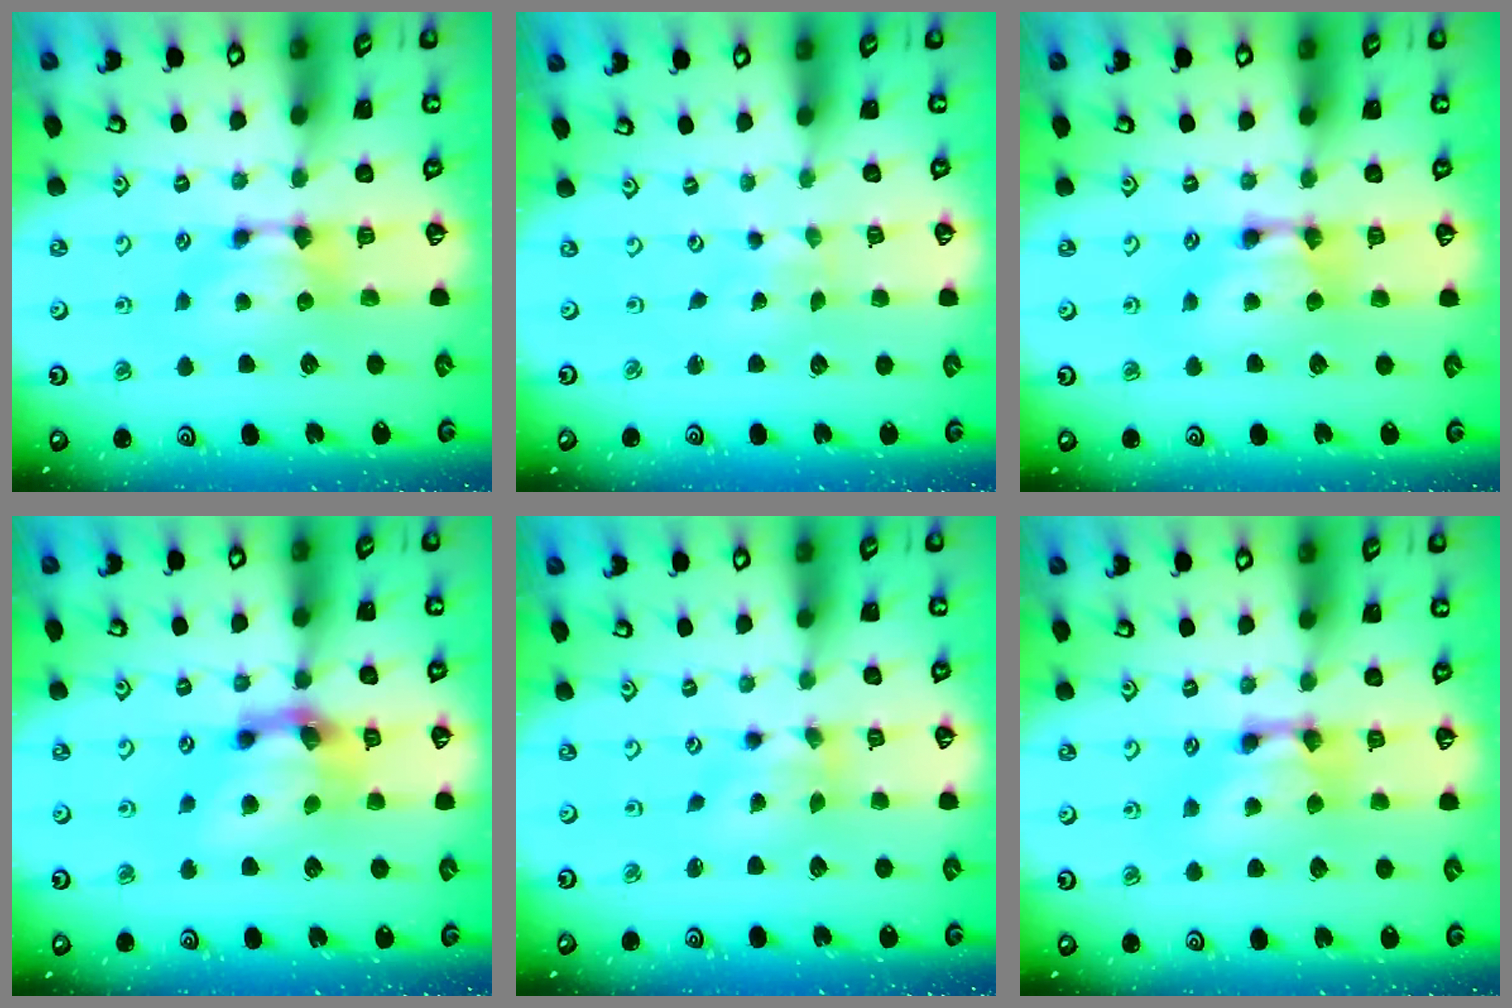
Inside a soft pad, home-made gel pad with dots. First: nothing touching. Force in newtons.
{"total": 5.9, "press": 5.9, "slide": 0.5}
{"total": 2.0, "press": 2.0, "slide": 0.1}
{"total": 7.3, "press": 6.9, "slide": 2.4}
{"total": 2.1, "press": 1.6, "slide": 1.3}
{"total": 2.6, "press": 2.6, "slide": 0.2}